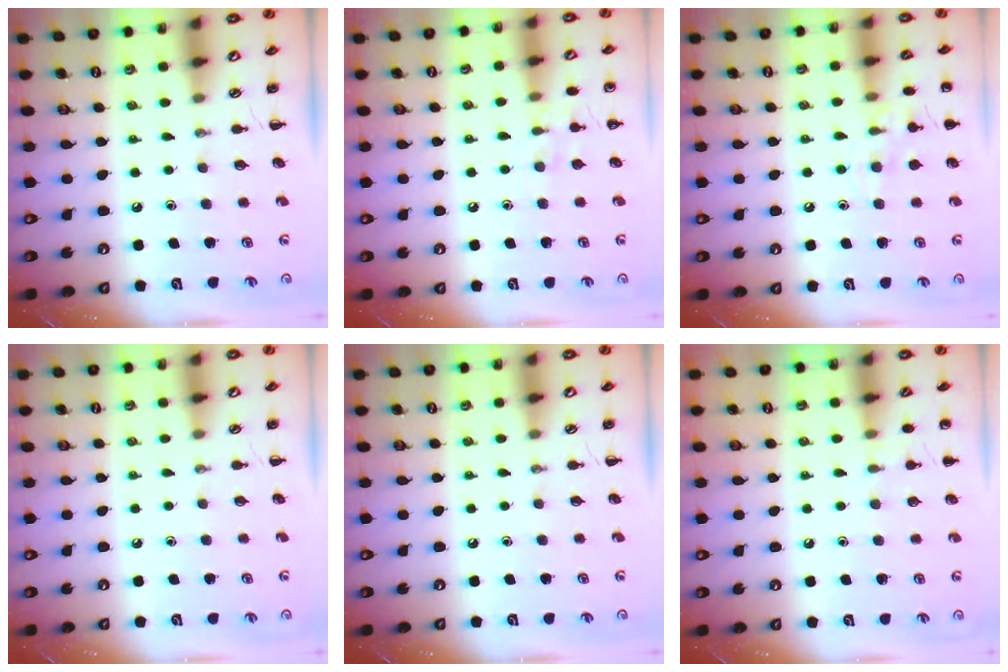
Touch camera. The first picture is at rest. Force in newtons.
{"total": 6.6, "press": 6.3, "slide": 2.0}
{"total": 8.9, "press": 8.7, "slide": 2.0}
{"total": 0.0}
{"total": 0.0}
{"total": 5.4, "press": 5.1, "slide": 1.7}